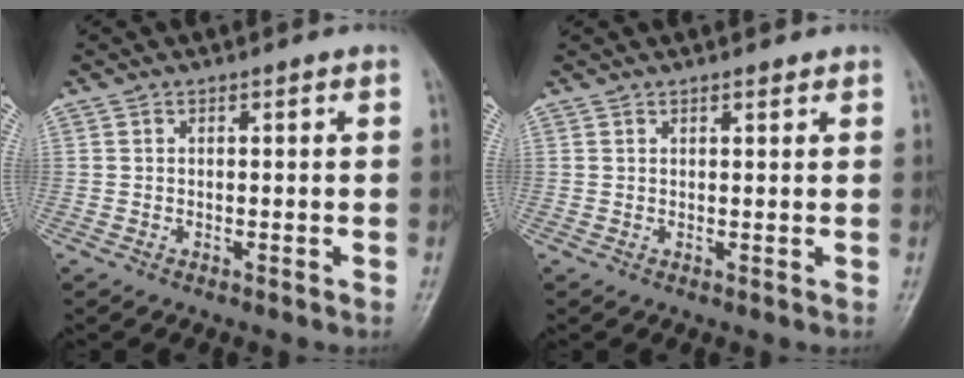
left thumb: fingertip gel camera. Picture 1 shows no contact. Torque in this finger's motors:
{"motor_torque": [-0.17, 0.05, -0.25, -0.21, -0.04]}